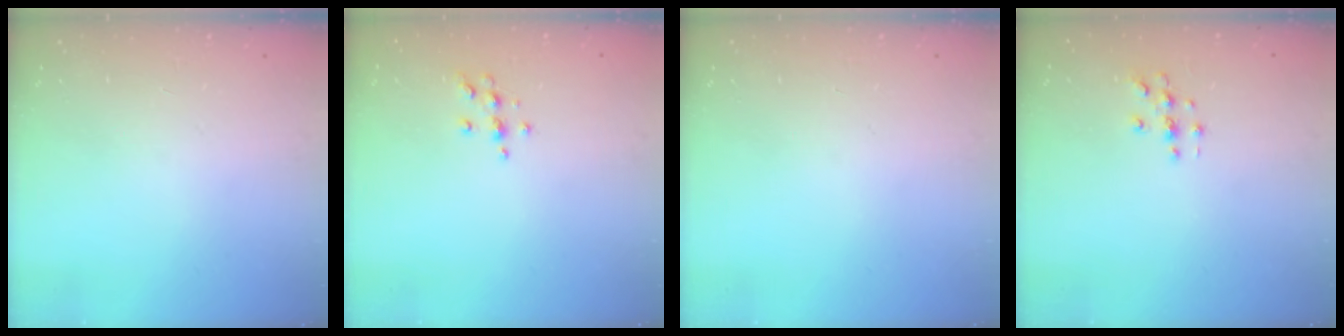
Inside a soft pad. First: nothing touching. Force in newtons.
{"total": 6.2, "press": 6.1, "slide": 1.3}
{"total": 0.0}
{"total": 2.7, "press": 2.7, "slide": 0.3}